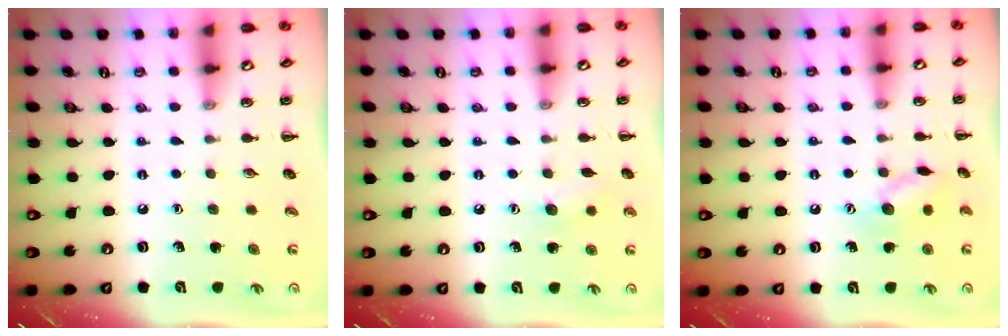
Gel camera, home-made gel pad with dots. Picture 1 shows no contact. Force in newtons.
{"total": 6.1, "press": 6.0, "slide": 1.3}
{"total": 9.5, "press": 9.4, "slide": 0.7}